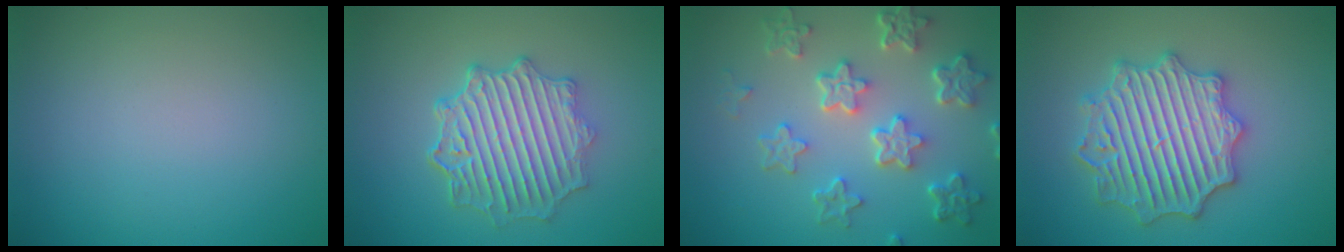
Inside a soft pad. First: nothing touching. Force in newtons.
{"total": 6.1, "press": 5.1, "slide": 3.3}
{"total": 6.2, "press": 4.6, "slide": 4.2}
{"total": 6.8, "press": 6.7, "slide": 1.1}